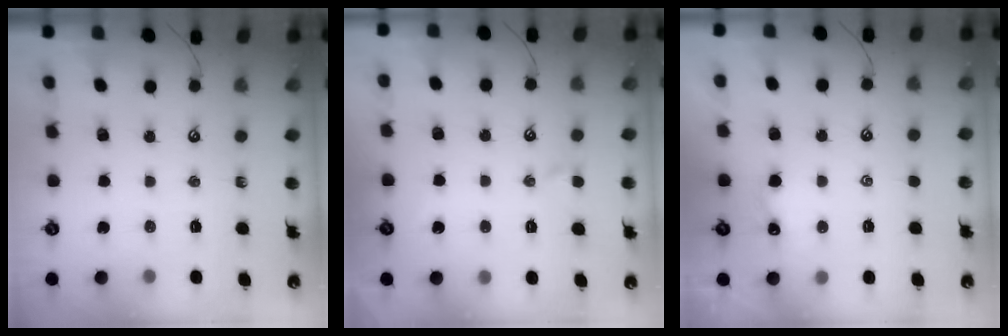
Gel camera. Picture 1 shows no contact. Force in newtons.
{"total": 1.4, "press": 1.4, "slide": 0.1}
{"total": 2.1, "press": 2.1, "slide": 0.3}